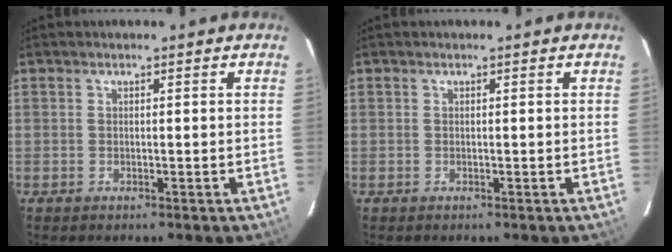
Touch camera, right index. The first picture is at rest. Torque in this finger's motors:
{"motor_torque": [0.00, 0.00, 0.00, 0.00]}